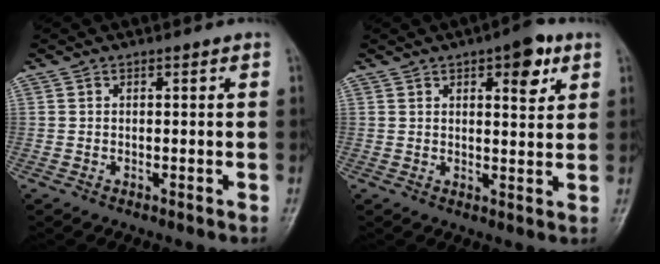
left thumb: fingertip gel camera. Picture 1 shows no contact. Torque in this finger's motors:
{"motor_torque": [0.06, 0.16, -0.12, -0.21, 0.07]}